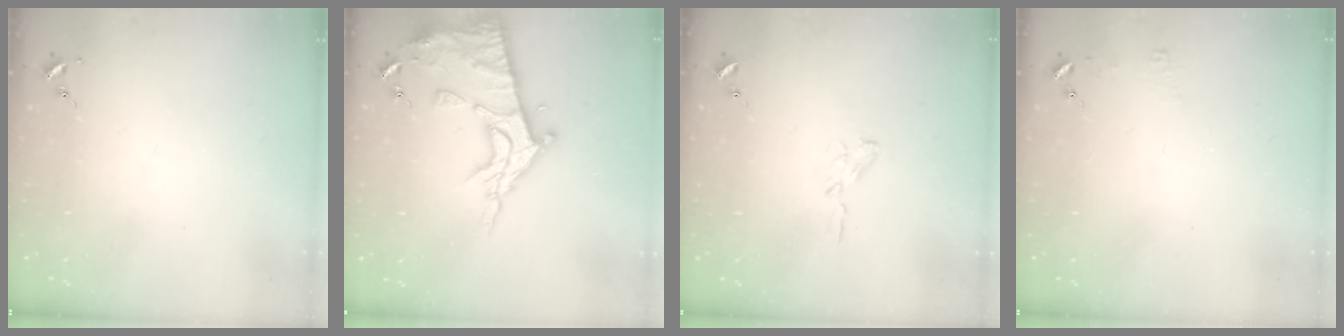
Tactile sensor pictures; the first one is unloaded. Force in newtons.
{"total": 16.7, "press": 16.7, "slide": 1.6}
{"total": 3.8, "press": 3.8, "slide": 0.3}
{"total": 3.4, "press": 3.3, "slide": 0.3}